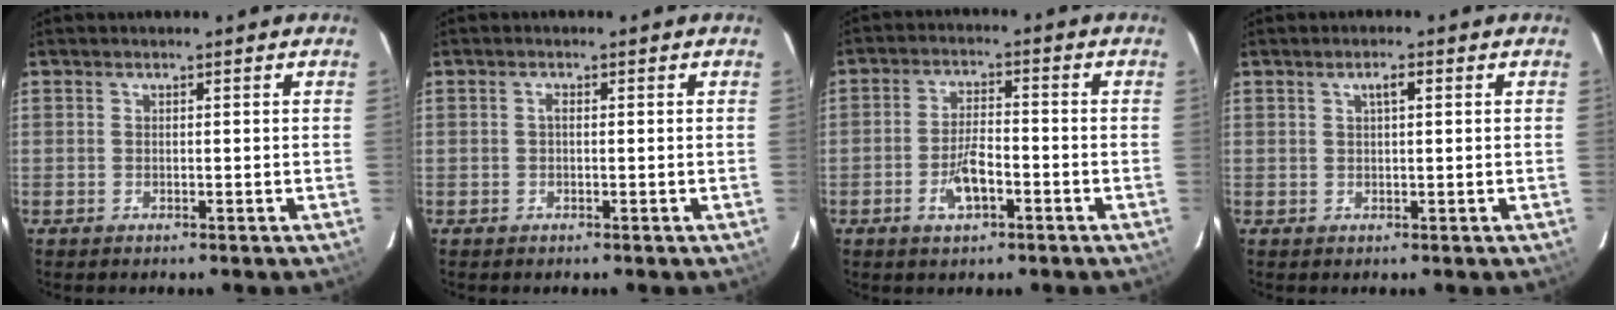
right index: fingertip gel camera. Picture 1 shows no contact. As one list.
[{"total": 0.7, "force": [0.0, 0.3, 0.6], "torque": [-0.012, 0.004, -0.003]}, {"total": 6.0, "force": [-2.7, 2.3, 4.7], "torque": [-0.099, 0.002, -0.046]}, {"total": 1.9, "force": [0.7, 0.5, 1.7], "torque": [-0.029, 0.007, 0.013]}]